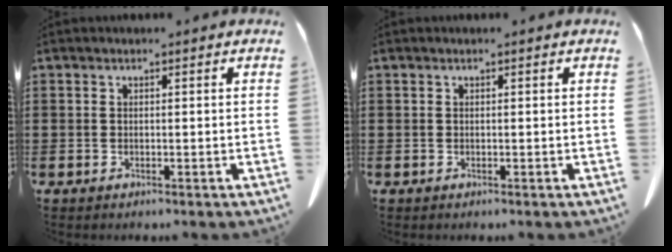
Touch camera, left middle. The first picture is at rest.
{"total": 0.0}